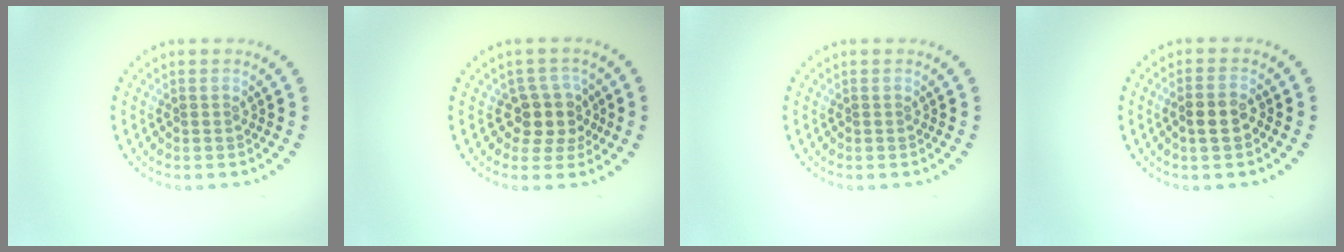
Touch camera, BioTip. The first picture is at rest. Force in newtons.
{"total": 2.9, "press": 2.3, "slide": 1.7}
{"total": 0.0}
{"total": 1.9, "press": 1.8, "slide": 0.5}